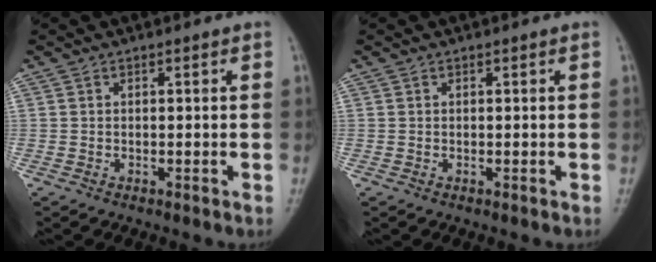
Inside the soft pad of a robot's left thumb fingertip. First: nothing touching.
{"total": 0.0}